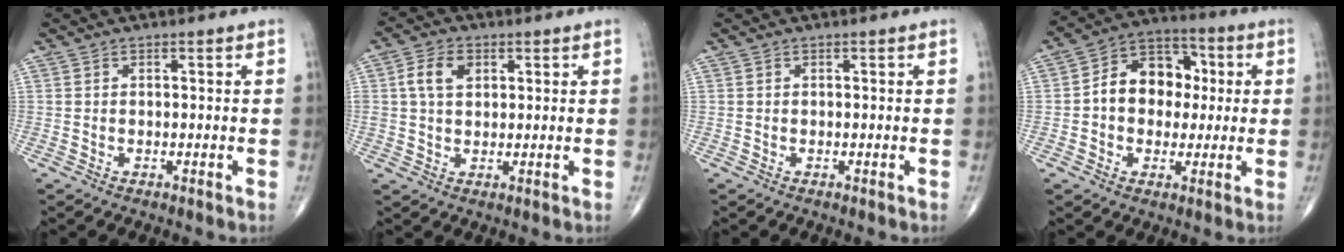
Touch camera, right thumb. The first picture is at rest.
{"total": 5.7, "force": [1.7, 3.9, 3.8], "torque": [-0.069, 0.004, 0.029]}
{"total": 0.0}
{"total": 12.6, "force": [0.7, 9.6, 8.1], "torque": [-0.089, 0.031, 0.002]}